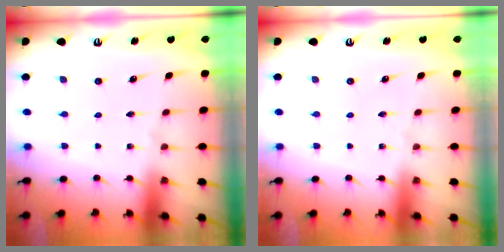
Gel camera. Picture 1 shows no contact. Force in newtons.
{"total": 0.0}